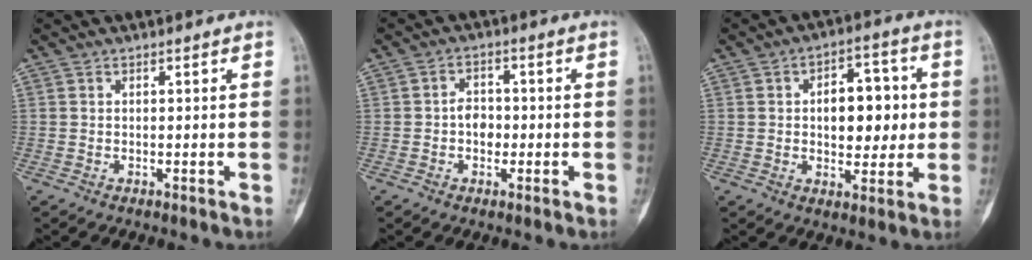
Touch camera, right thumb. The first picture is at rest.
{"total": 3.9, "force": [-0.8, 2.8, 2.5], "torque": [-0.021, 0.010, -0.018]}
{"total": 11.3, "force": [0.9, 6.8, 9.0], "torque": [-0.084, 0.013, 0.016]}